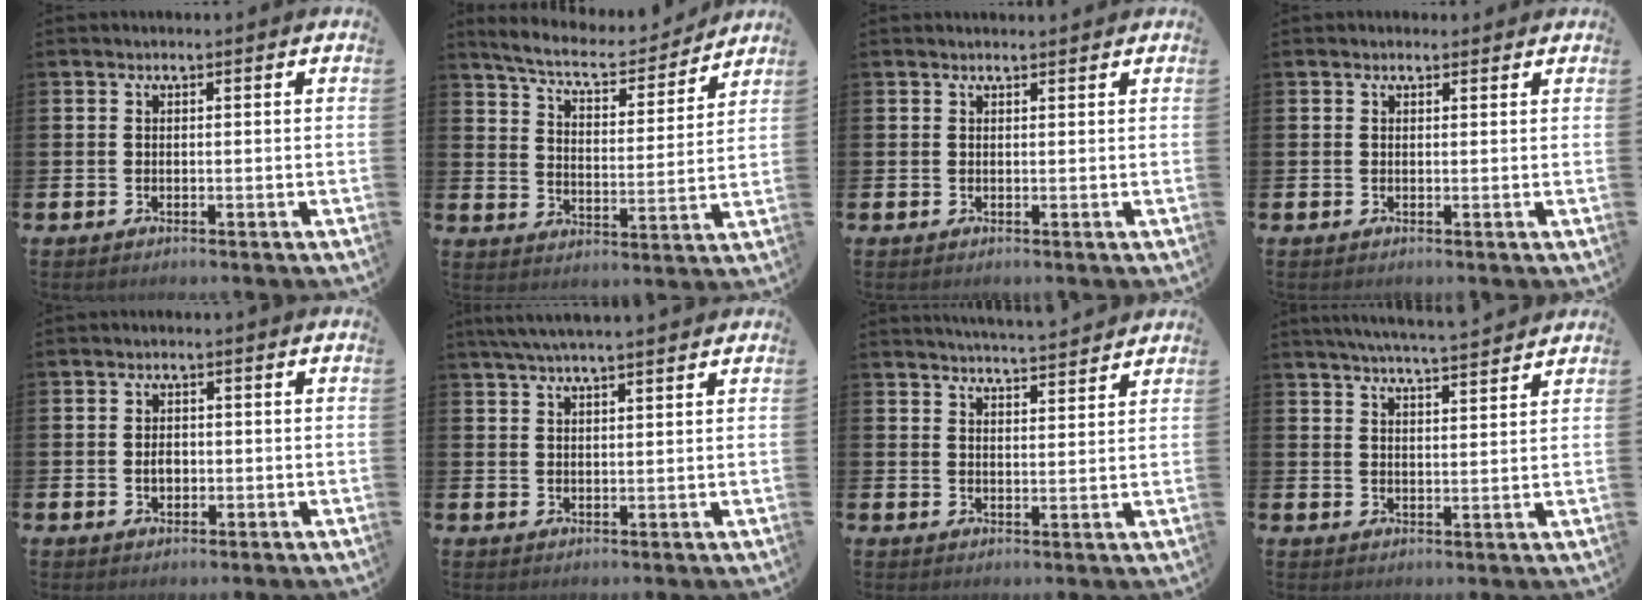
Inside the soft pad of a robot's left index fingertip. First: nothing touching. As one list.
[{"total": 7.2, "force": [6.7, 1.3, 2.4], "torque": [-0.074, -0.049, 0.112]}, {"total": 0.5, "force": [0.5, -0.1, 0.1], "torque": [0.007, -0.004, 0.007]}, {"total": 0.6, "force": [0.5, 0.4, 0.1], "torque": [0.006, 0.001, 0.007]}, {"total": 1.9, "force": [-0.1, 1.4, 1.3], "torque": [-0.008, 0.000, -0.008]}, {"total": 4.0, "force": [3.6, 0.2, 1.8], "torque": [-0.043, -0.005, 0.066]}, {"total": 4.2, "force": [4.2, -0.3, 0.1], "torque": [-0.011, -0.029, 0.075]}, {"total": 5.0, "force": [4.9, -0.5, 1.0], "torque": [-0.029, -0.028, 0.086]}]